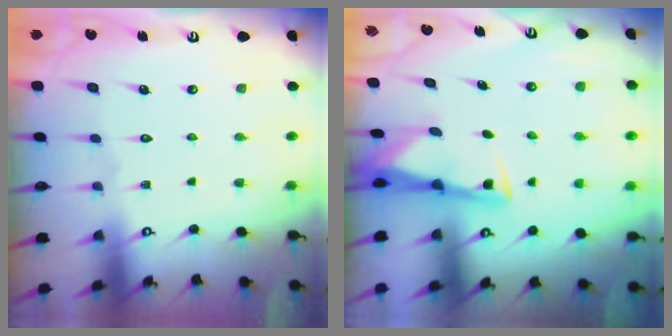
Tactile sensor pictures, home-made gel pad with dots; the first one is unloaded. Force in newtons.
{"total": 3.0, "press": 2.9, "slide": 0.4}